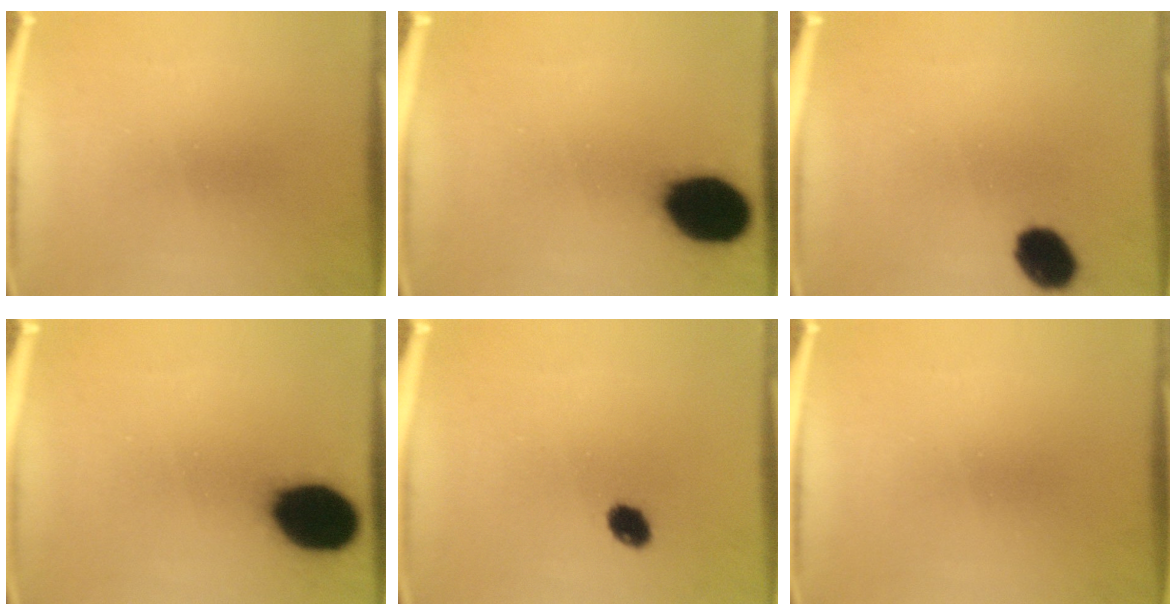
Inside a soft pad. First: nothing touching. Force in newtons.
{"total": 18.3}
{"total": 8.6}
{"total": 18.3}
{"total": 4.0}
{"total": 0.0}